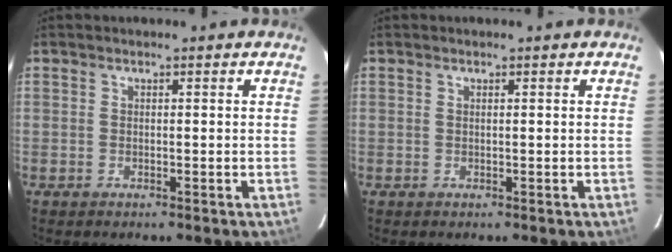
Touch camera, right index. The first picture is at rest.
{"total": 0.0}